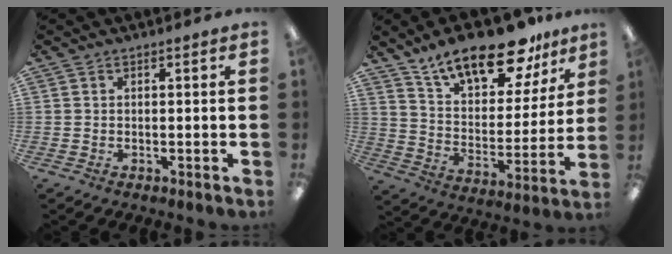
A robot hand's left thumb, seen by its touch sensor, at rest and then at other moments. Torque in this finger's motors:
{"motor_torque": [0.92, 0.92, 1.26, -1.50, 0.11]}